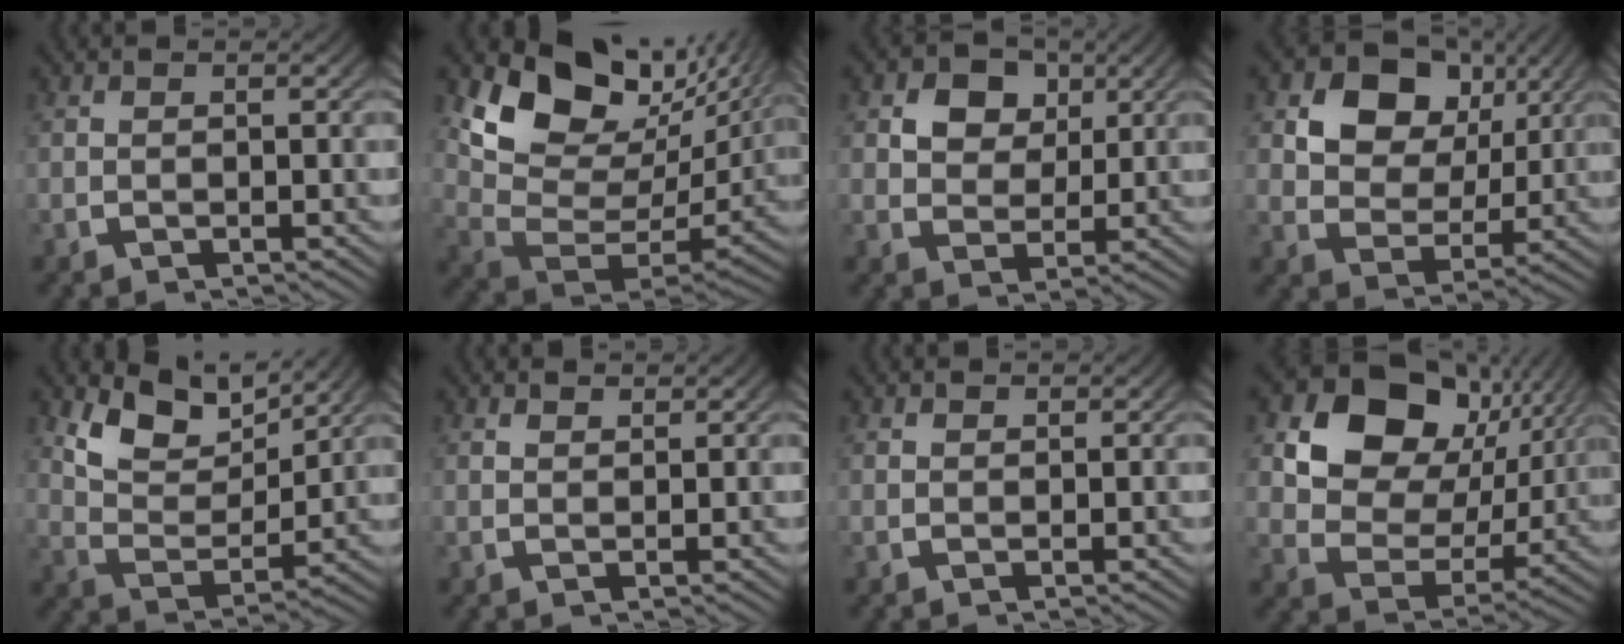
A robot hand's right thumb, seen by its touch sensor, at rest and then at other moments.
{"total": 12.3, "force": [3.9, 7.5, 9.0], "torque": [-0.166, -0.009, 0.064]}
{"total": 4.9, "force": [1.5, 3.9, 2.5], "torque": [-0.044, -0.016, 0.030]}
{"total": 9.5, "force": [2.7, 7.2, 5.5], "torque": [-0.114, -0.026, 0.049]}
{"total": 6.5, "force": [3.6, 3.2, 4.4], "torque": [-0.083, -0.004, 0.063]}
{"total": 1.3, "force": [1.3, 0.2, 0.1], "torque": [0.005, 0.000, 0.025]}
{"total": 0.7, "force": [0.7, 0.1, 0.0], "torque": [0.006, -0.001, 0.014]}
{"total": 16.0, "force": [4.6, 11.5, 10.1], "torque": [-0.190, 0.007, 0.059]}